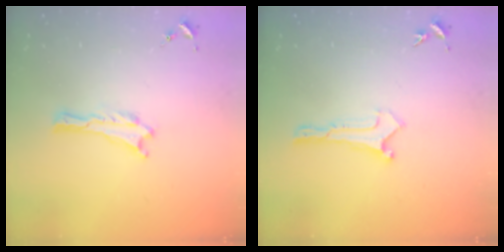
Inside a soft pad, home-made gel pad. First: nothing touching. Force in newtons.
{"total": 0.0}